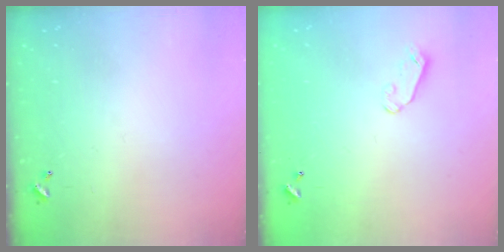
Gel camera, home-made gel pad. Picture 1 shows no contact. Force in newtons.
{"total": 4.1, "press": 4.0, "slide": 0.4}